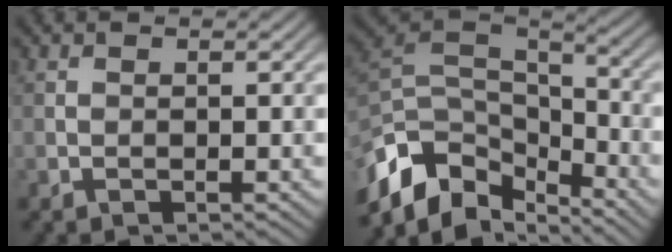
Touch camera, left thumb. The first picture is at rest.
{"total": 11.4, "force": [-5.9, 6.4, 7.3], "torque": [-0.173, 0.001, -0.122]}